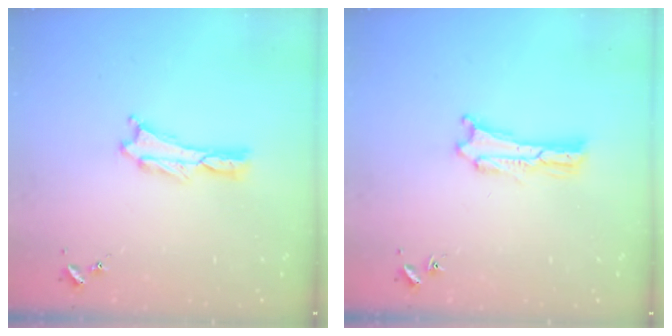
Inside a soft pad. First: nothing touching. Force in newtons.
{"total": 0.9, "press": 0.9, "slide": 0.2}